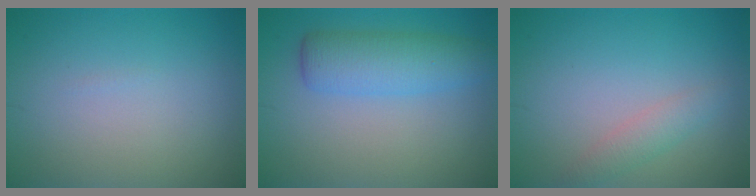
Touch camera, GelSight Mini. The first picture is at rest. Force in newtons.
{"total": 4.5, "press": 4.5, "slide": 0.1}
{"total": 1.8, "press": 1.8, "slide": 0.1}